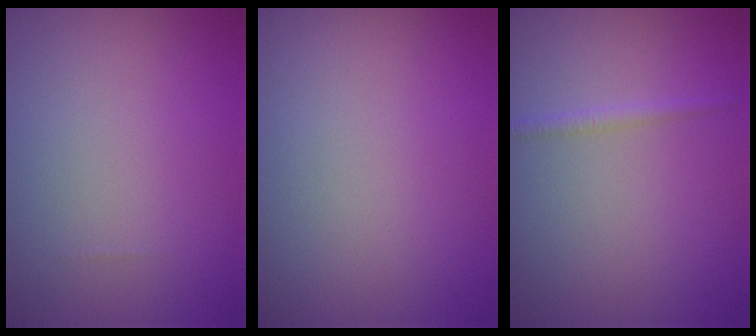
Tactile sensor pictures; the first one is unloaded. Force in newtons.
{"total": 0.0}
{"total": 1.0, "press": 1.0, "slide": 0.1}